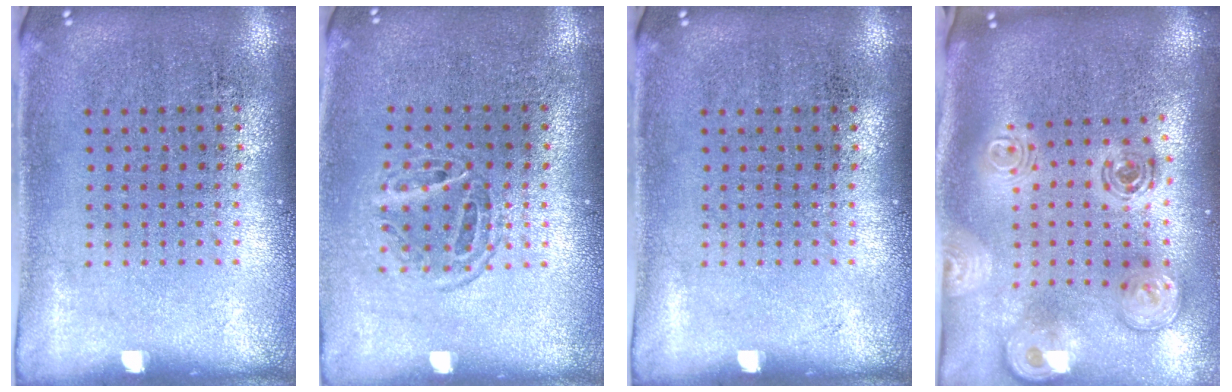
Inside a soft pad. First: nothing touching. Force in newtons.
{"total": 1.4, "press": 1.1, "slide": 0.8}
{"total": 0.0}
{"total": 2.5, "press": 1.9, "slide": 1.6}